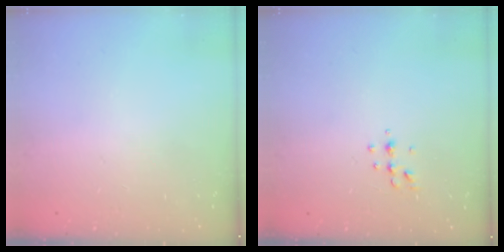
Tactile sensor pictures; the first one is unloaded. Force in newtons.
{"total": 4.6, "press": 4.5, "slide": 1.0}